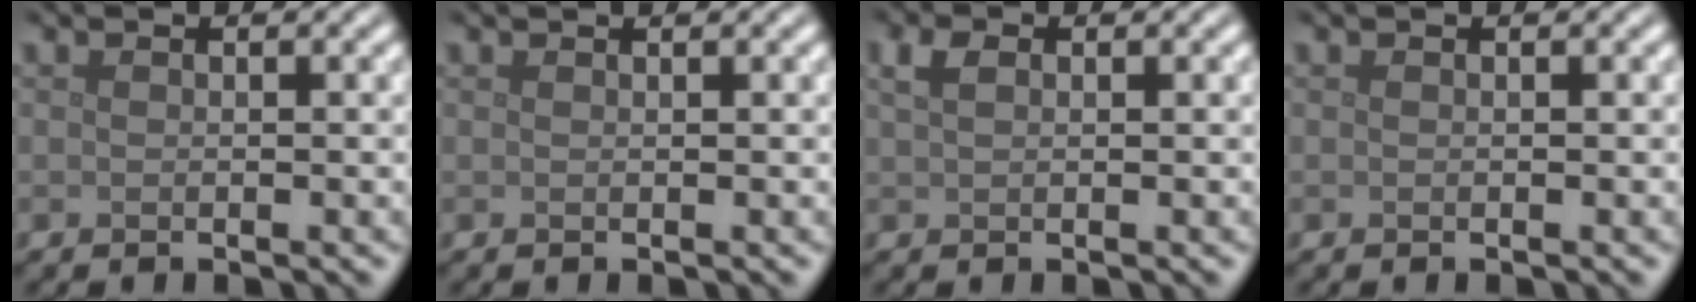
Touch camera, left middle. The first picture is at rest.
{"total": 0.5, "force": [0.5, 0.1, 0.2], "torque": [-0.002, -0.002, 0.002]}
{"total": 1.6, "force": [0.8, 1.0, 1.1], "torque": [-0.023, 0.006, 0.013]}
{"total": 0.0}